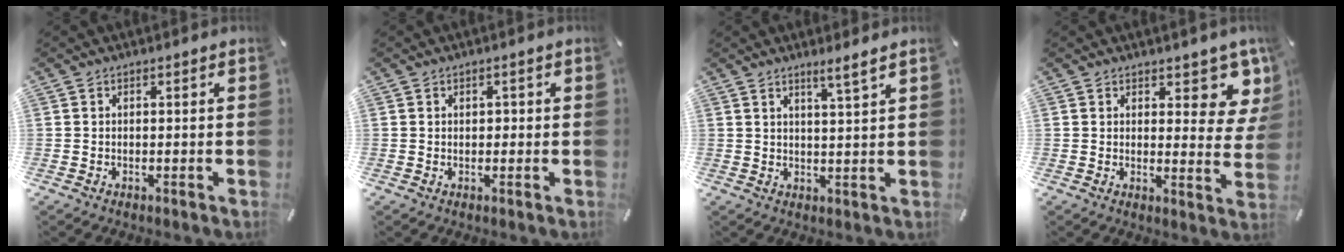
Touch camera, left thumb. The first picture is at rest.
{"total": 1.1, "force": [0.1, 1.0, 0.6], "torque": [-0.005, 0.002, -0.002]}
{"total": 3.6, "force": [2.9, -0.5, 2.1], "torque": [-0.048, -0.014, 0.051]}
{"total": 8.4, "force": [6.1, 4.0, 4.1], "torque": [-0.026, -0.053, 0.103]}